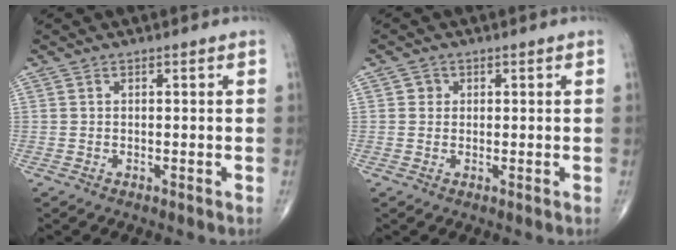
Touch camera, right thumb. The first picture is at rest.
{"total": 1.5, "force": [0.3, 1.4, 0.3], "torque": [0.003, 0.001, 0.001]}